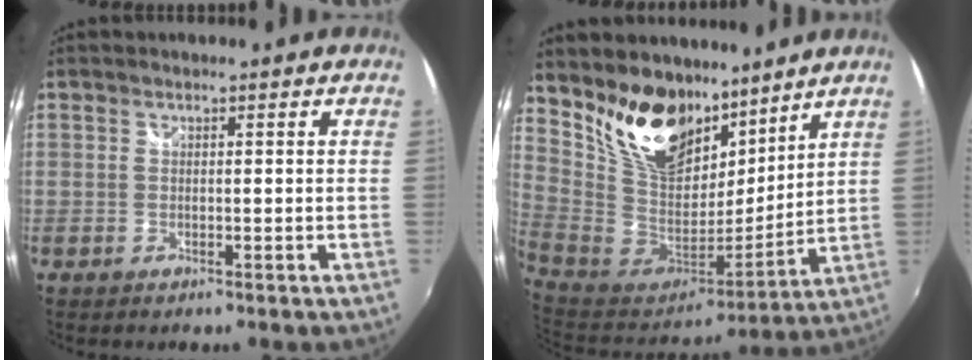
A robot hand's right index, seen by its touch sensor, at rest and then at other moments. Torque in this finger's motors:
{"motor_torque": [0.58, 0.81, 0.36, 0.13]}